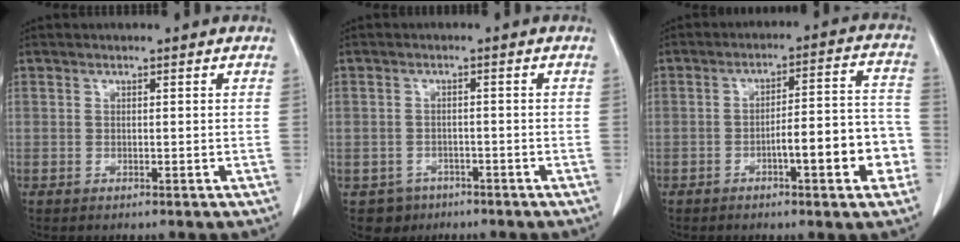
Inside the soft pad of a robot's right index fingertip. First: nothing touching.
{"total": 3.8, "force": [-2.1, 3.2, -0.2], "torque": [0.006, 0.012, -0.030]}
{"total": 10.6, "force": [-3.6, 2.1, 9.7], "torque": [-0.127, 0.029, -0.046]}